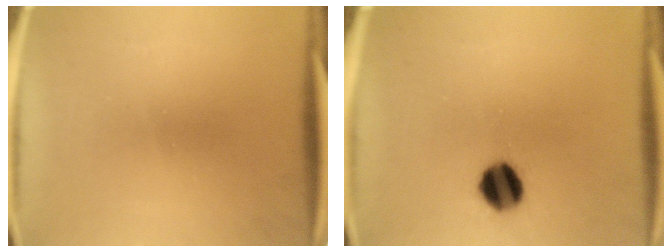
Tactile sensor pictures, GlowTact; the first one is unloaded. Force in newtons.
{"total": 8.3}